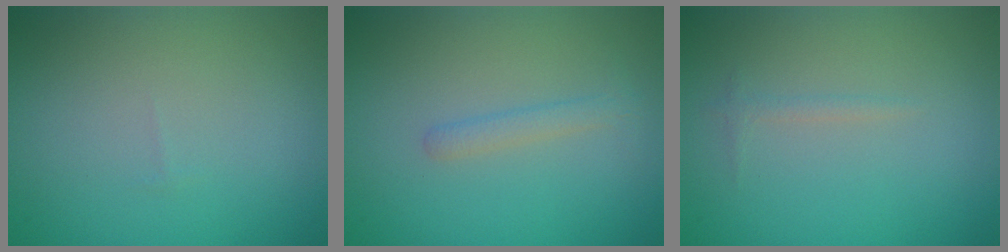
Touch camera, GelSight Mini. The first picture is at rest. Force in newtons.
{"total": 1.4, "press": 1.4, "slide": 0.1}
{"total": 0.7, "press": 0.7, "slide": 0.1}